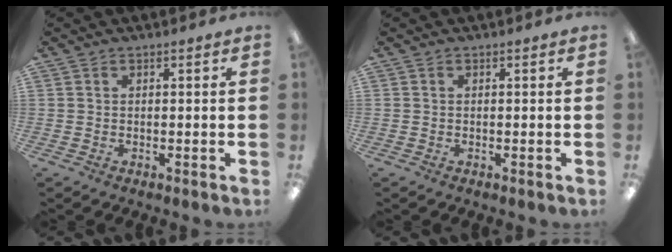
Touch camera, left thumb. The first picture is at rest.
{"total": 0.0}